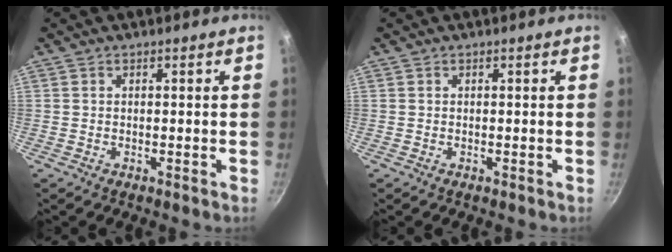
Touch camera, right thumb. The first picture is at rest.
{"total": 0.0}